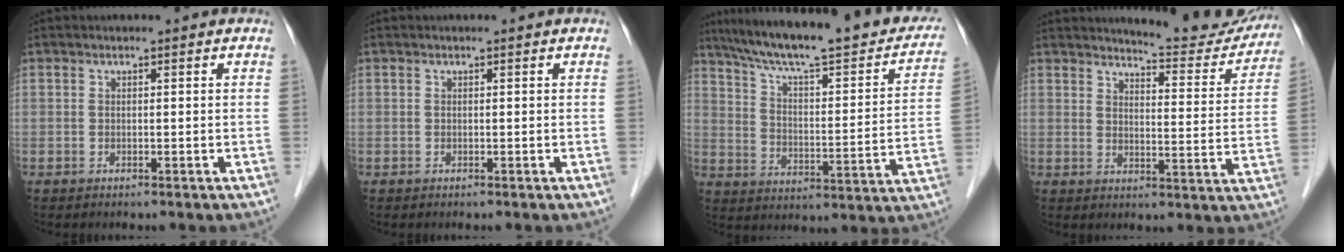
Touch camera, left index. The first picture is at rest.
{"total": 0.0}
{"total": 27.5, "force": [22.4, 4.6, 15.3], "torque": [-0.234, -0.003, 0.302]}
{"total": 13.1, "force": [12.6, 1.8, 3.0], "torque": [-0.029, -0.043, 0.144]}